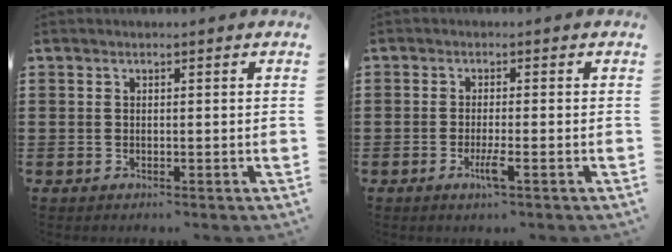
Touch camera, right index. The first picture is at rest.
{"total": 3.3, "force": [-1.4, 0.0, 3.0], "torque": [-0.062, -0.015, -0.028]}